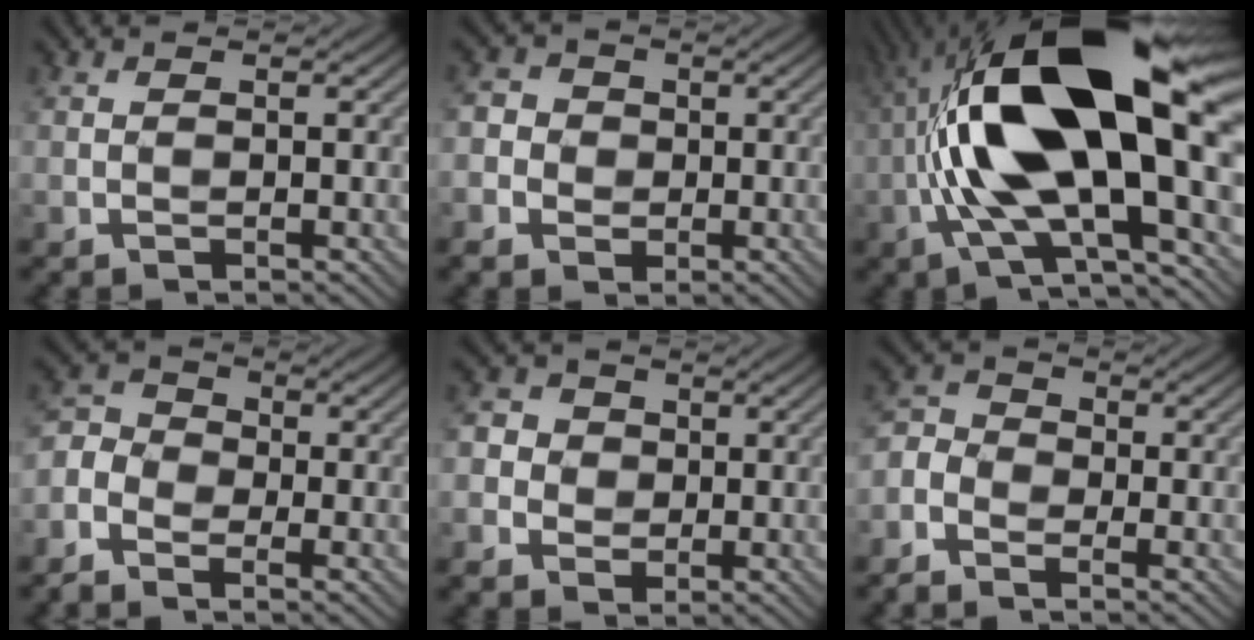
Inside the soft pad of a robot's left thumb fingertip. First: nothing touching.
{"total": 4.1, "force": [-0.6, 3.9, 1.3], "torque": [-0.043, 0.000, -0.018]}
{"total": 19.3, "force": [1.0, 7.0, 18.0], "torque": [-0.334, 0.030, 0.004]}
{"total": 4.9, "force": [-2.8, 3.4, 2.2], "torque": [-0.068, -0.001, -0.068]}
{"total": 4.5, "force": [0.1, 4.3, 1.4], "torque": [-0.052, 0.007, -0.008]}
{"total": 3.9, "force": [-2.6, 2.5, 1.6], "torque": [-0.053, 0.001, -0.063]}